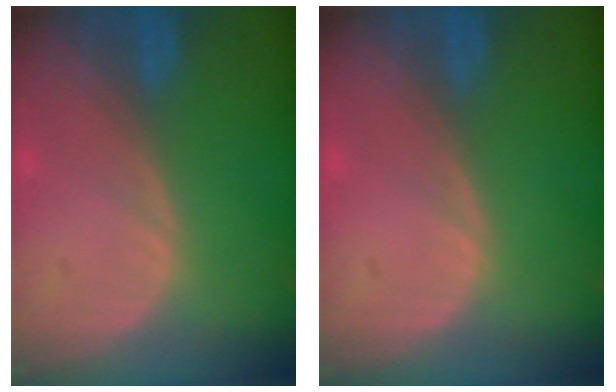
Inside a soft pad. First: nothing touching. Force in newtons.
{"total": 0.0}